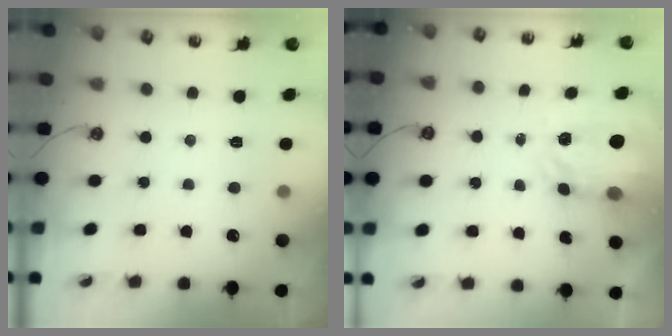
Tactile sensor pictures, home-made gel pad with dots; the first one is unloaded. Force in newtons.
{"total": 5.3, "press": 5.3, "slide": 0.4}